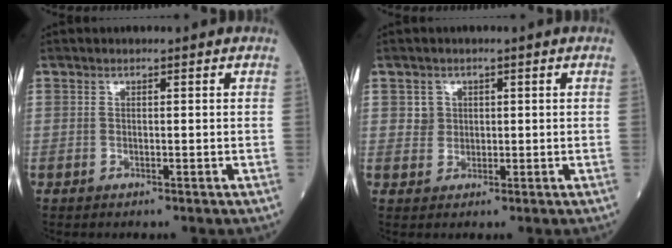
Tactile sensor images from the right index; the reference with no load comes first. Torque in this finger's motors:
{"motor_torque": [0.05, 0.01, -0.01, -0.01]}